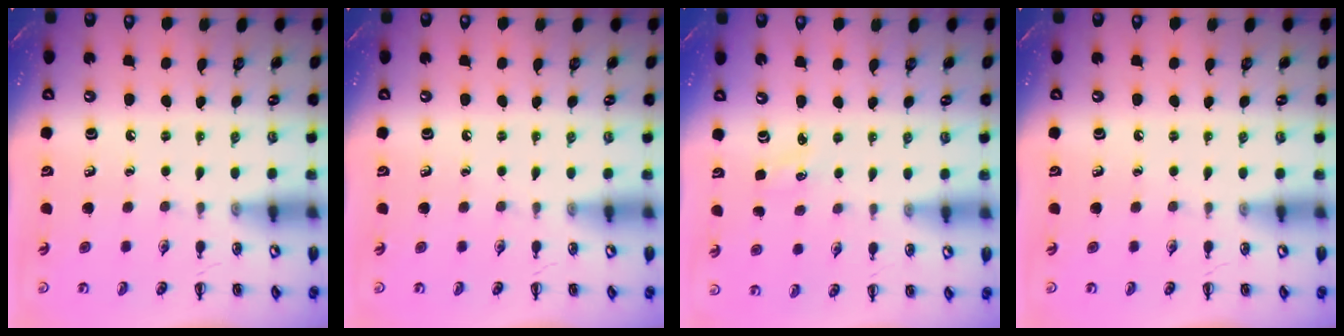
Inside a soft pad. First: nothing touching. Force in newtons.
{"total": 0.0}
{"total": 1.5, "press": 1.4, "slide": 0.4}
{"total": 0.0}